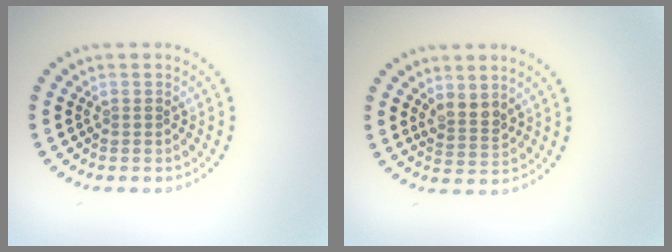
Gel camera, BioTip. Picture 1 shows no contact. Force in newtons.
{"total": 2.1, "press": 1.7, "slide": 1.1}